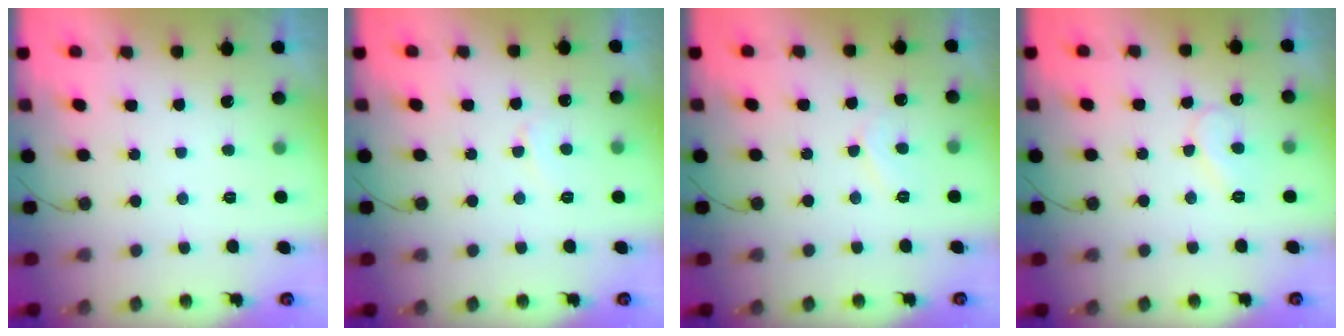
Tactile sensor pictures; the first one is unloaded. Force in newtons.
{"total": 3.5, "press": 3.5, "slide": 0.3}
{"total": 5.2, "press": 5.2, "slide": 0.6}
{"total": 8.0, "press": 7.9, "slide": 0.5}